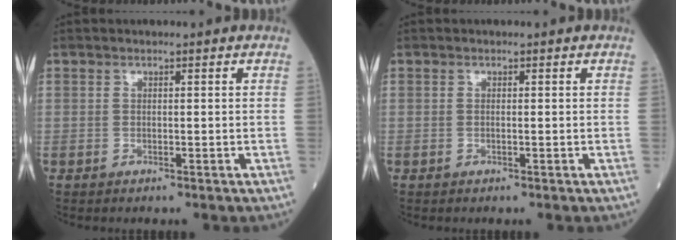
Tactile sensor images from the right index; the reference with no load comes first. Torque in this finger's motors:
{"motor_torque": [-0.10, -0.15, 0.13, 0.03]}